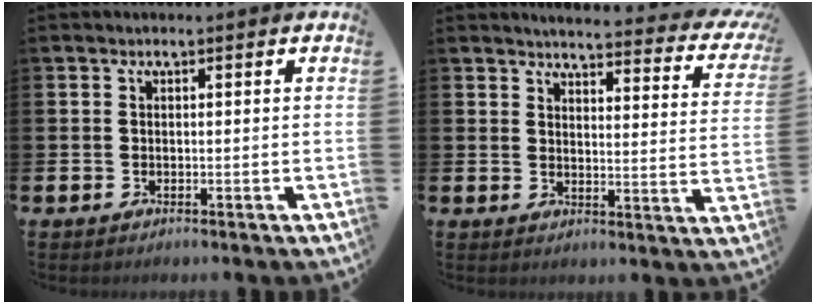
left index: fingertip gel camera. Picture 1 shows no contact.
{"total": 3.8, "force": [3.6, 0.4, 1.1], "torque": [-0.026, -0.038, 0.054]}